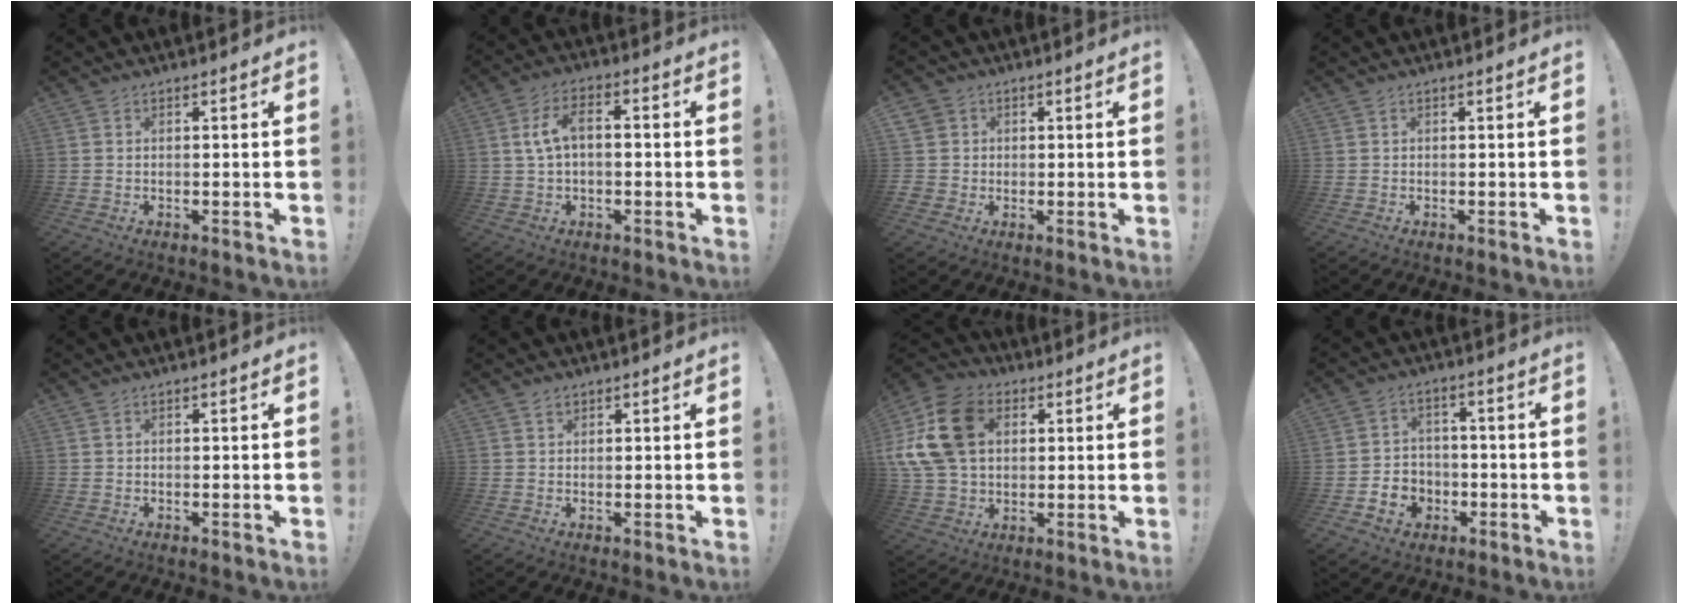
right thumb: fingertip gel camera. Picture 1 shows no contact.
{"total": 7.8, "force": [0.3, 4.6, 6.3], "torque": [-0.125, 0.012, 0.007]}
{"total": 4.3, "force": [0.7, 4.2, 0.9], "torque": [-0.019, -0.002, 0.013]}
{"total": 0.0}
{"total": 0.0}
{"total": 1.2, "force": [0.9, 0.7, 0.4], "torque": [-0.003, -0.003, 0.017]}
{"total": 20.8, "force": [5.1, 15.4, 12.9], "torque": [-0.247, -0.007, 0.102]}
{"total": 6.7, "force": [-1.4, 5.0, 4.2], "torque": [-0.051, 0.002, -0.024]}